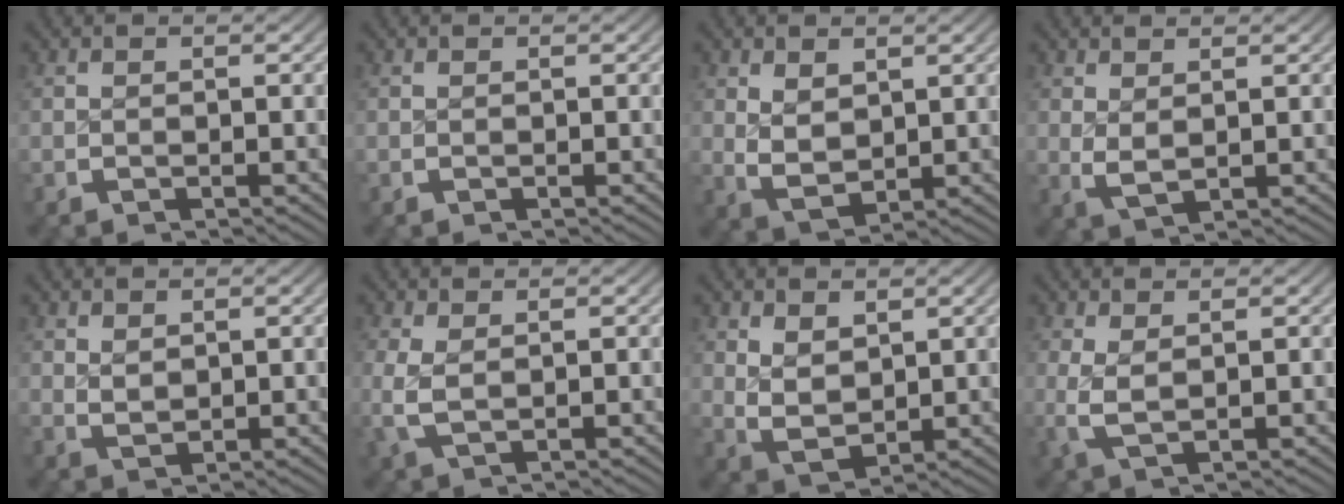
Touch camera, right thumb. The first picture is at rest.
{"total": 0.0}
{"total": 4.4, "force": [0.3, 3.2, 3.0], "torque": [-0.073, -0.026, 0.025]}
{"total": 2.2, "force": [0.9, 1.1, 1.7], "torque": [-0.035, -0.011, 0.028]}
{"total": 1.6, "force": [1.1, 0.9, 0.8], "torque": [-0.015, -0.007, 0.031]}
{"total": 2.7, "force": [0.4, 1.6, 2.2], "torque": [-0.067, -0.012, 0.019]}
{"total": 4.8, "force": [0.5, 3.5, 3.2], "torque": [-0.079, -0.029, 0.029]}
{"total": 2.6, "force": [0.8, 1.3, 2.2], "torque": [-0.058, -0.011, 0.025]}